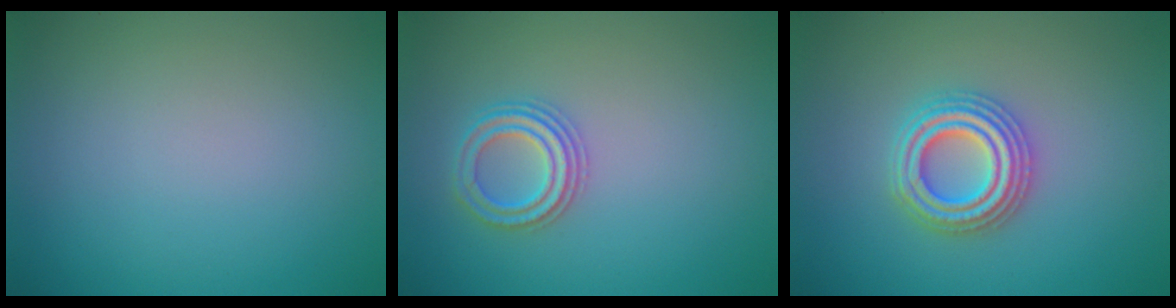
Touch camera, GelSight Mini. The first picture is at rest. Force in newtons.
{"total": 2.5, "press": 2.4, "slide": 0.4}
{"total": 4.3, "press": 4.2, "slide": 0.8}